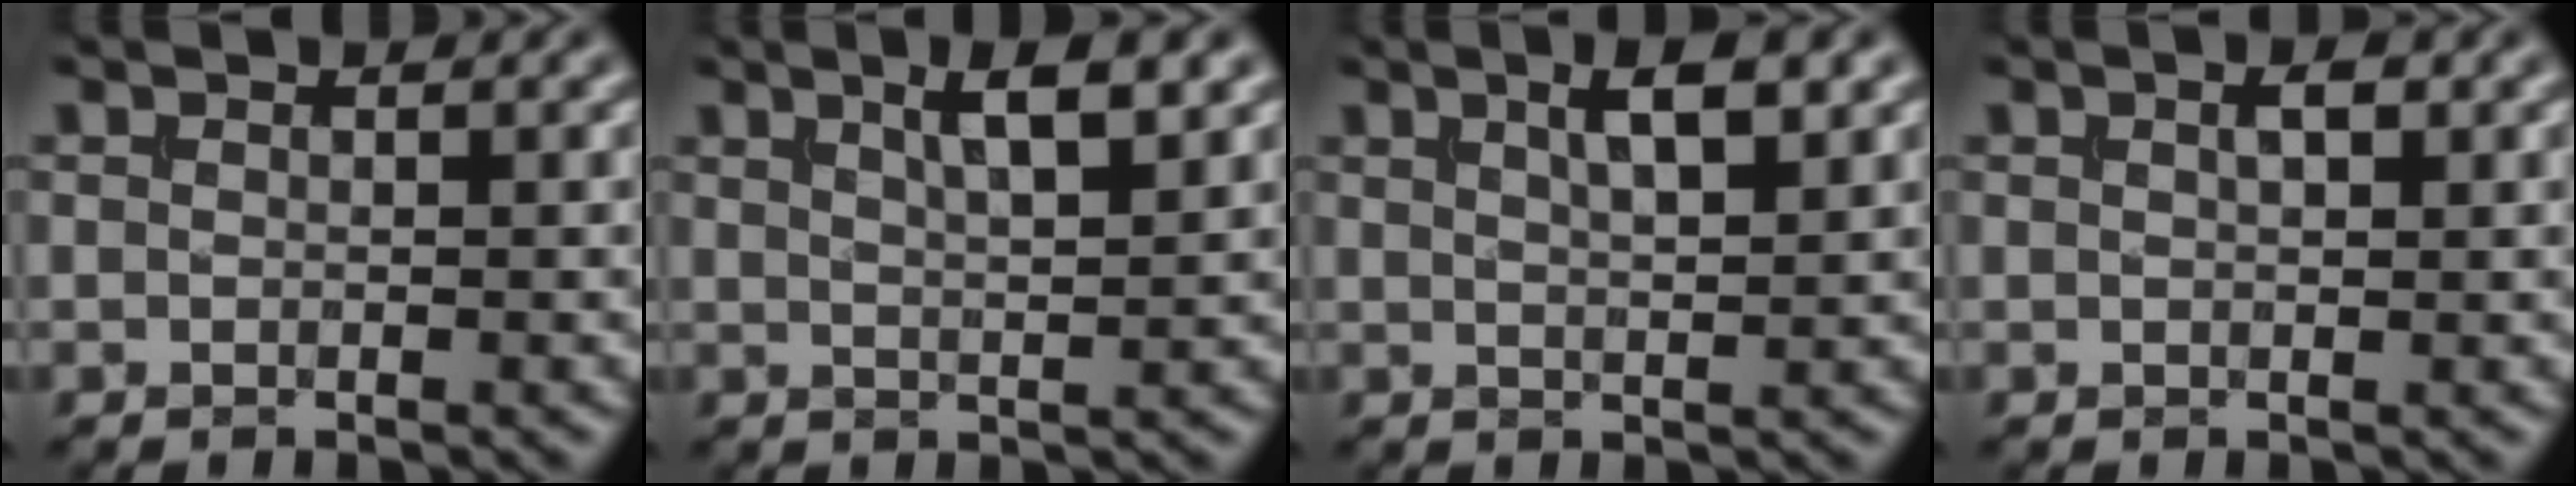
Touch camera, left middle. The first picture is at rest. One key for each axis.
{"total": 4.1, "fx": 2.2, "fy": 1.0, "fz": 3.4, "tx": -0.046, "ty": 0.007, "tz": 0.033}
{"total": 3.9, "fx": 1.9, "fy": 1.1, "fz": 3.2, "tx": -0.046, "ty": 0.007, "tz": 0.029}
{"total": 1.3, "fx": 0.6, "fy": 0.4, "fz": 1.2, "tx": -0.020, "ty": 0.003, "tz": 0.009}